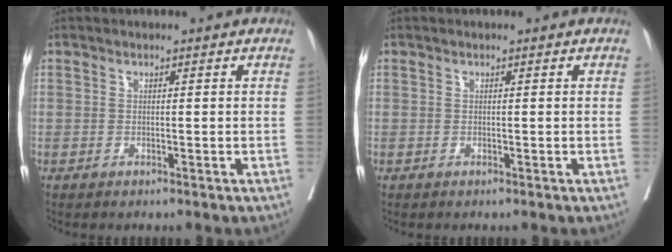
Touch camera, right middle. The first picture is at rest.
{"total": 0.0}